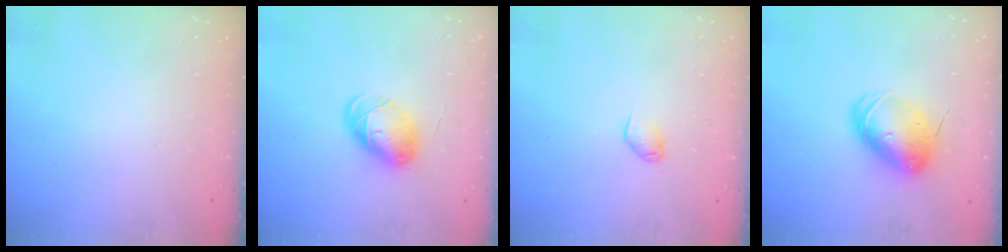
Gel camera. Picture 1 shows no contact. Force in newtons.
{"total": 8.6, "press": 8.6, "slide": 0.8}
{"total": 3.9, "press": 3.8, "slide": 0.7}
{"total": 9.4, "press": 9.3, "slide": 1.6}